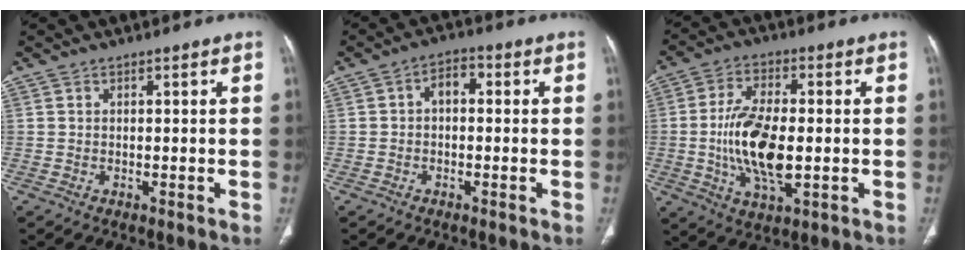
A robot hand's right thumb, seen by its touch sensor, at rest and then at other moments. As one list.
[{"total": 3.8, "force": [0.1, 2.5, 2.9], "torque": [-0.035, 0.016, -0.010]}, {"total": 13.6, "force": [-1.3, 6.3, 12.0], "torque": [-0.226, -0.004, -0.022]}]